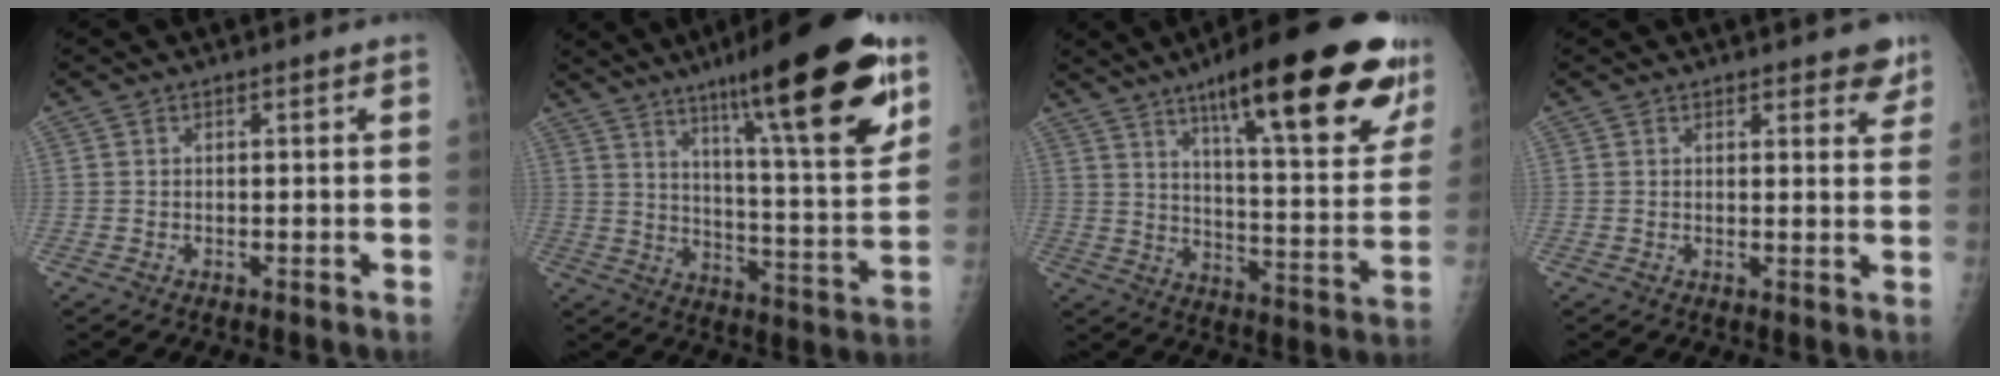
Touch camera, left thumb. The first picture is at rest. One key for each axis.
{"total": 24.0, "fx": 13.8, "fy": 3.9, "fz": 19.2, "tx": -0.261, "ty": -0.057, "tz": 0.214}
{"total": 28.2, "fx": 16.4, "fy": 6.8, "fz": 22.0, "tx": -0.278, "ty": -0.052, "tz": 0.240}
{"total": 4.5, "fx": 3.3, "fy": 1.8, "fz": 2.5, "tx": 0.002, "ty": -0.017, "tz": 0.038}